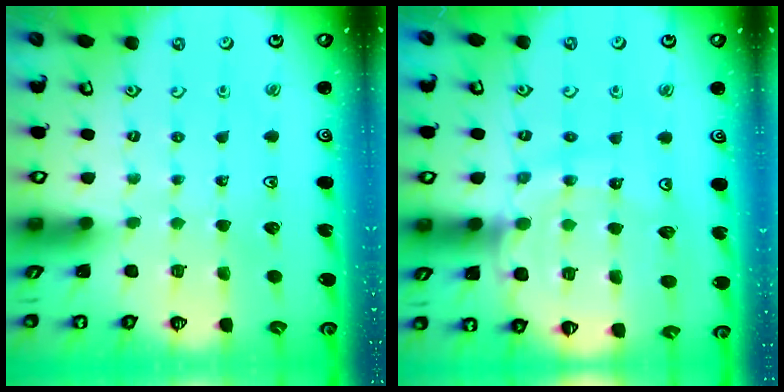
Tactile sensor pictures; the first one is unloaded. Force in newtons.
{"total": 14.4, "press": 14.3, "slide": 1.5}